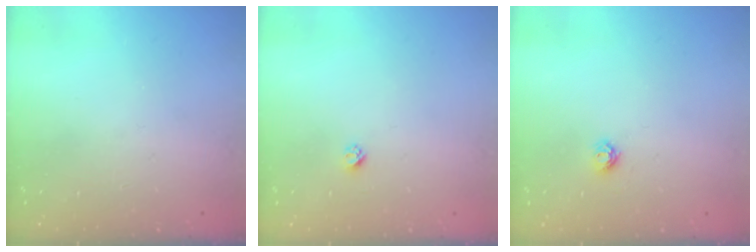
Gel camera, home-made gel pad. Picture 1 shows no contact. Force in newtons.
{"total": 2.3, "press": 2.3, "slide": 0.2}
{"total": 3.5, "press": 3.4, "slide": 0.4}